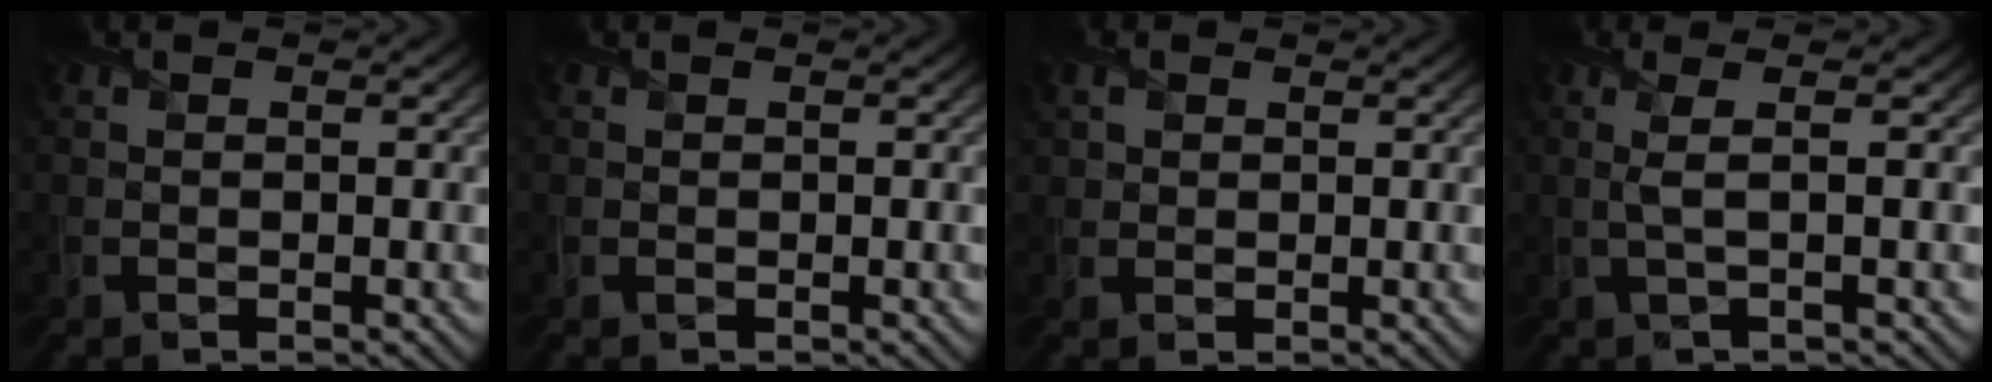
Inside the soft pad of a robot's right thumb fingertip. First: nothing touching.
{"total": 0.0}
{"total": 2.0, "force": [1.1, 1.5, 0.8], "torque": [-0.020, 0.006, 0.021]}
{"total": 2.8, "force": [0.3, 0.4, 2.7], "torque": [-0.053, 0.007, -0.003]}